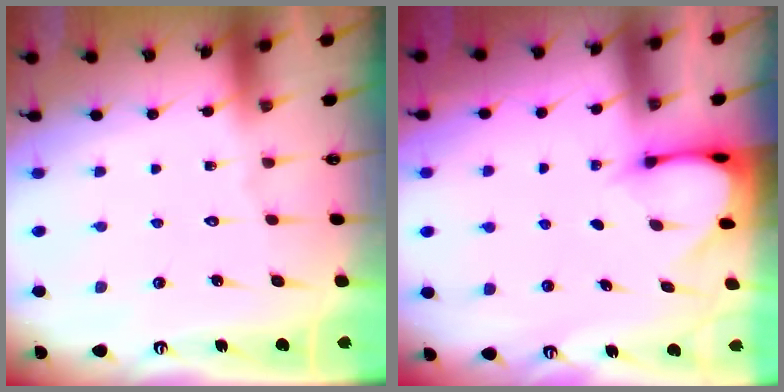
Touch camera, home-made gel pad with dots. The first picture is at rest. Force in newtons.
{"total": 2.9, "press": 2.9, "slide": 0.2}